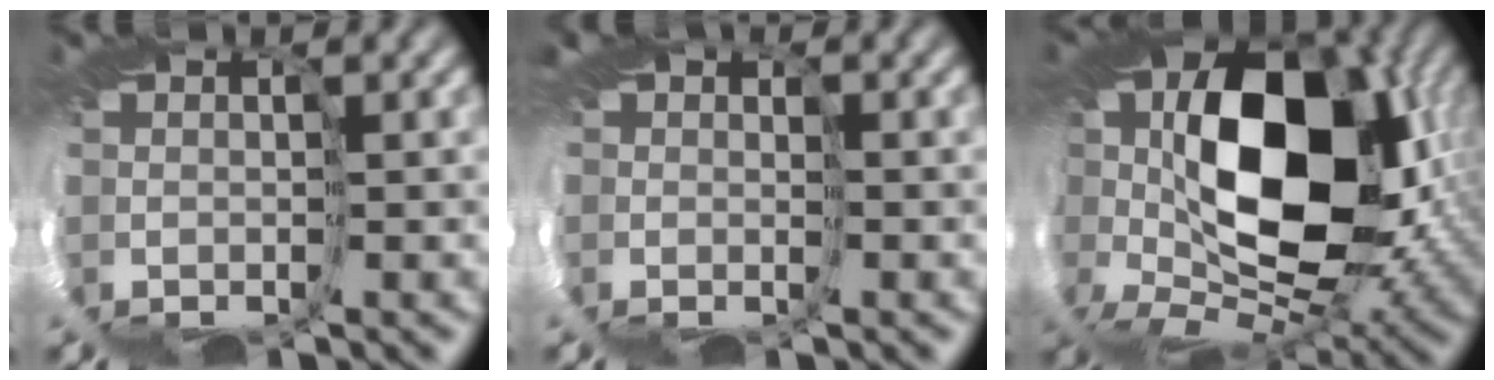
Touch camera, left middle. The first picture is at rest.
{"total": 2.1, "force": [-0.5, 1.9, 0.8], "torque": [-0.002, 0.002, -0.016]}
{"total": 12.0, "force": [2.7, 8.1, 8.4], "torque": [-0.153, -0.023, 0.060]}